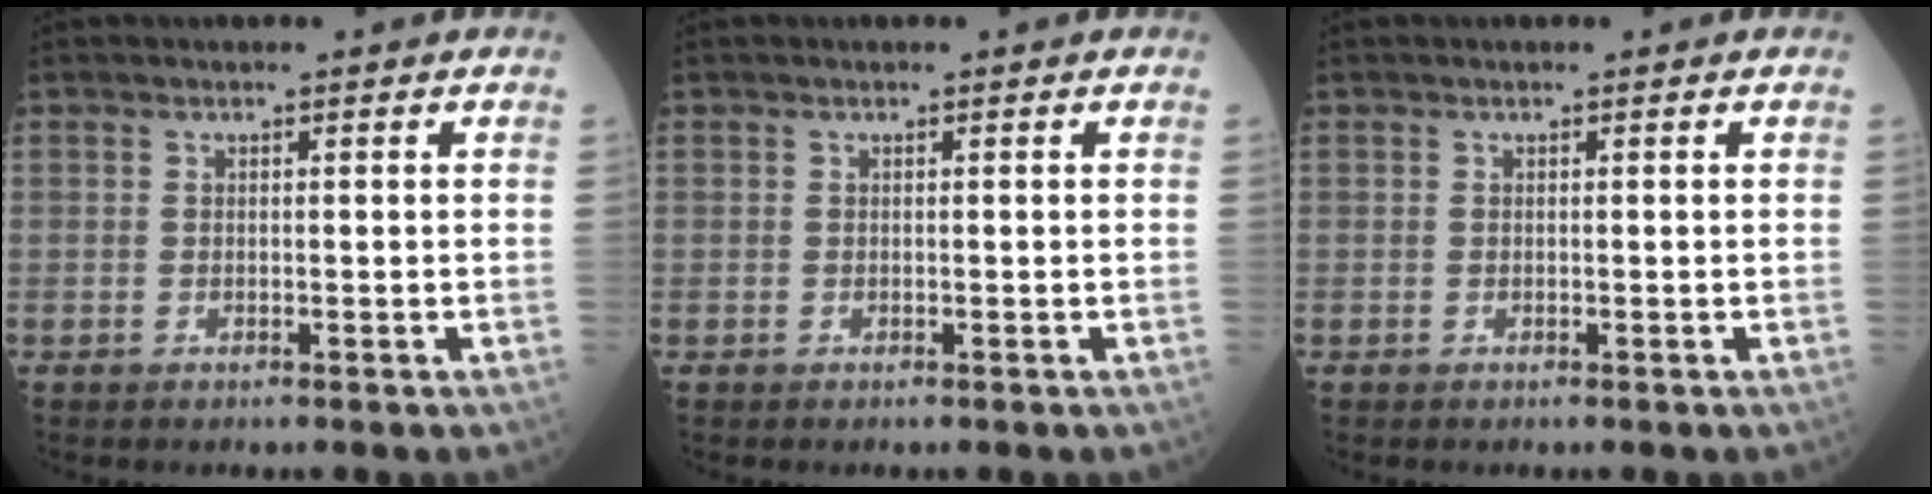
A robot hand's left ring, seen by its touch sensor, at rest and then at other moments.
{"total": 0.0}
{"total": 0.0}